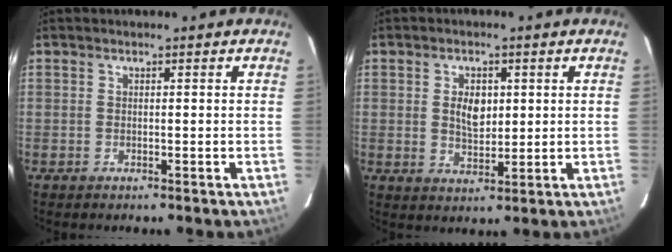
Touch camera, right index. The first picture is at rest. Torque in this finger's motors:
{"motor_torque": [0.05, 0.00, 0.28, 0.06]}